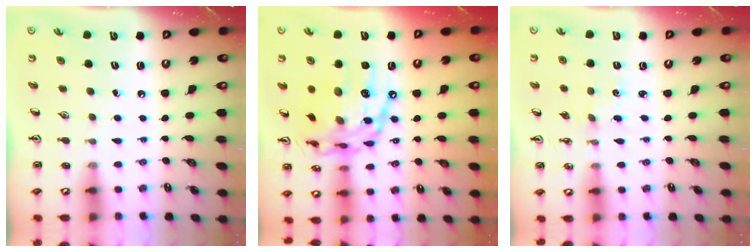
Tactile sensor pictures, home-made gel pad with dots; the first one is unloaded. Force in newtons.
{"total": 20.0, "press": 19.9, "slide": 1.6}
{"total": 0.0}